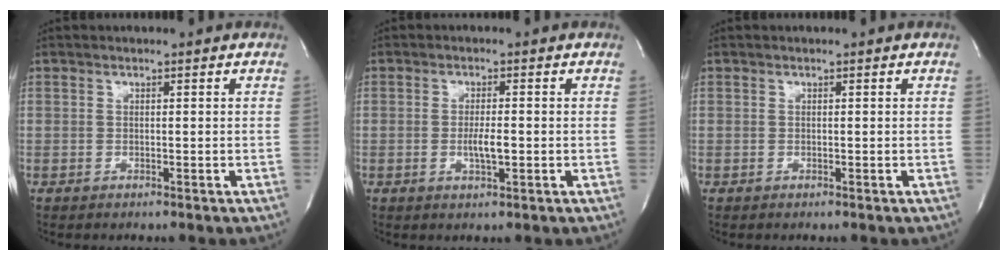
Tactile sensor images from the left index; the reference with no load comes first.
{"total": 3.0, "force": [-0.5, 0.6, 2.9], "torque": [-0.057, -0.003, -0.007]}
{"total": 0.0}